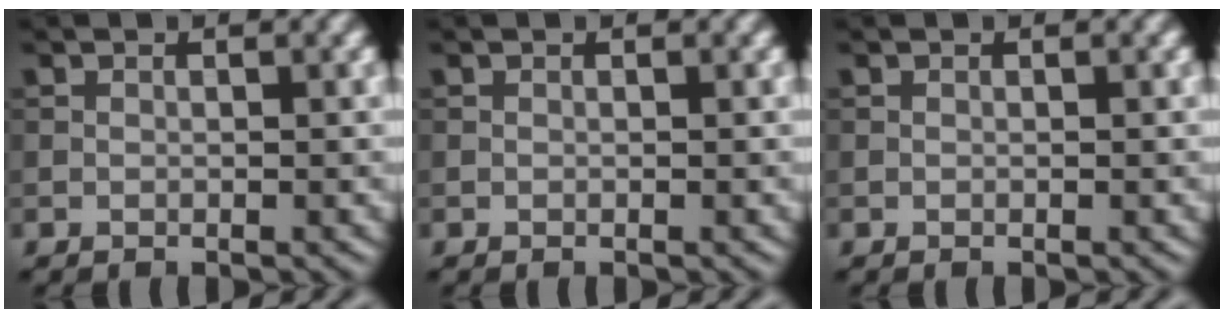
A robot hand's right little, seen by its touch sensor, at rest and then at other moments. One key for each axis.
{"total": 0.0}
{"total": 0.0}